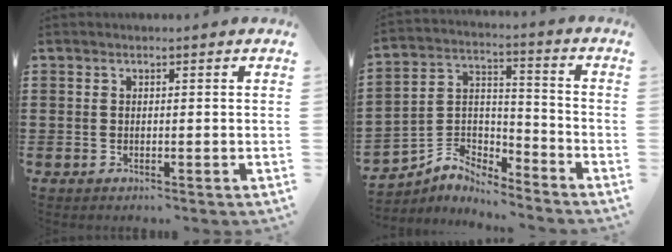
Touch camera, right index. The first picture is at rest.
{"total": 4.5, "force": [-4.3, 1.5, -0.1], "torque": [-0.015, -0.003, -0.093]}